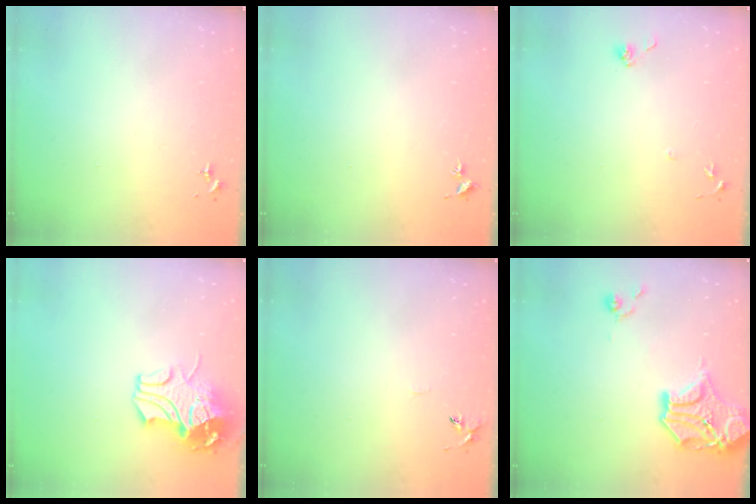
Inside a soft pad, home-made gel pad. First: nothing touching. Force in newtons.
{"total": 2.1, "press": 2.1, "slide": 0.2}
{"total": 6.3, "press": 6.2, "slide": 1.0}
{"total": 11.6, "press": 11.5, "slide": 1.5}
{"total": 4.6, "press": 4.5, "slide": 0.4}
{"total": 14.3, "press": 14.1, "slide": 2.3}